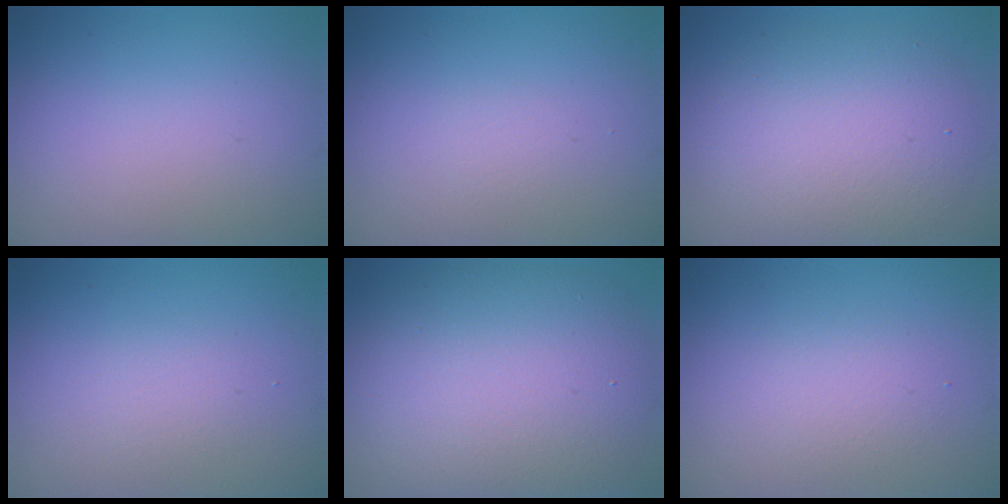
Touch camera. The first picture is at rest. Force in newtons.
{"total": 0.0}
{"total": 6.4, "press": 6.4, "slide": 0.5}
{"total": 1.5, "press": 1.5, "slide": 0.1}
{"total": 11.3, "press": 11.3, "slide": 0.5}
{"total": 2.0, "press": 2.0, "slide": 0.1}